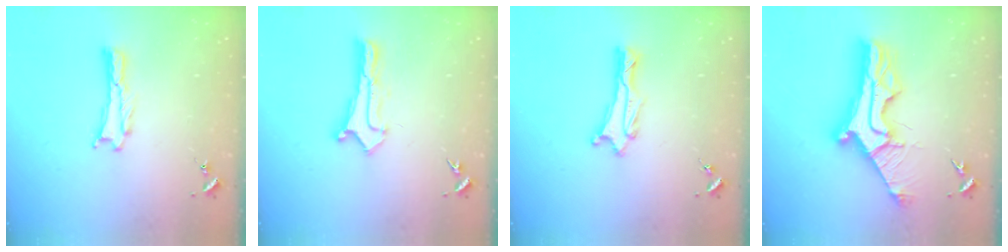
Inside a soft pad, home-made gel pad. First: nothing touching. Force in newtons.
{"total": 0.8, "press": 0.8, "slide": 0.0}
{"total": 0.9, "press": 0.8, "slide": 0.1}
{"total": 12.7, "press": 12.6, "slide": 1.1}